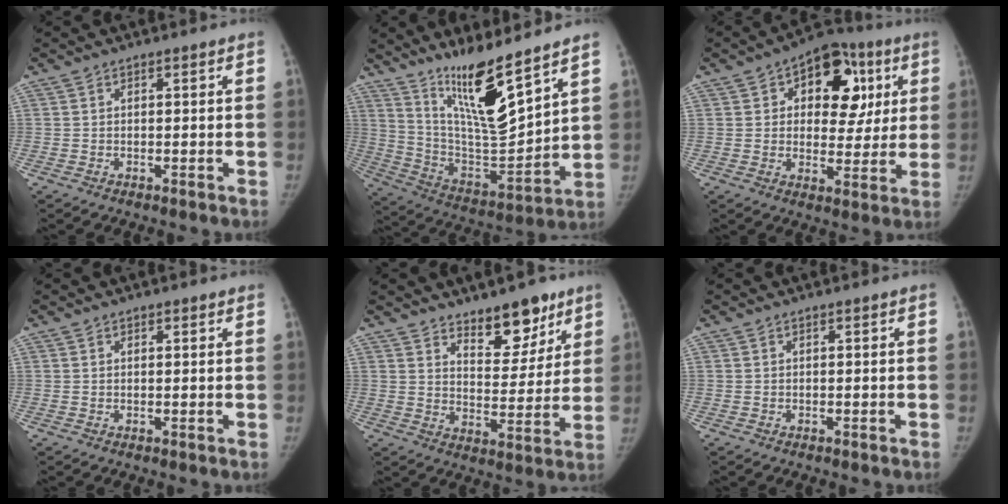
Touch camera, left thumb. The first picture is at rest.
{"total": 16.4, "force": [11.7, 2.5, 11.2], "torque": [-0.171, -0.087, 0.226]}
{"total": 16.0, "force": [5.1, 10.4, 11.2], "torque": [-0.083, 0.005, 0.070]}
{"total": 0.6, "force": [0.5, 0.3, 0.2], "torque": [0.000, -0.004, 0.004]}
{"total": 10.9, "force": [7.8, 5.1, 5.7], "torque": [-0.040, -0.057, 0.123]}
{"total": 0.0}